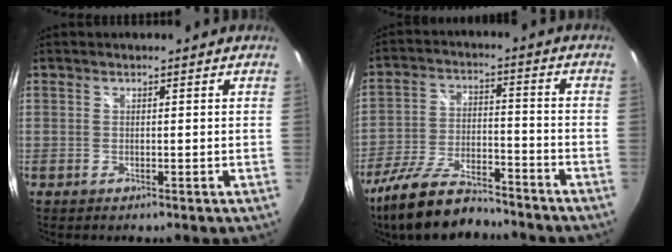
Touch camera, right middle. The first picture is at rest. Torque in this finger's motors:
{"motor_torque": [2.14, 0.00, 0.21, 0.11]}